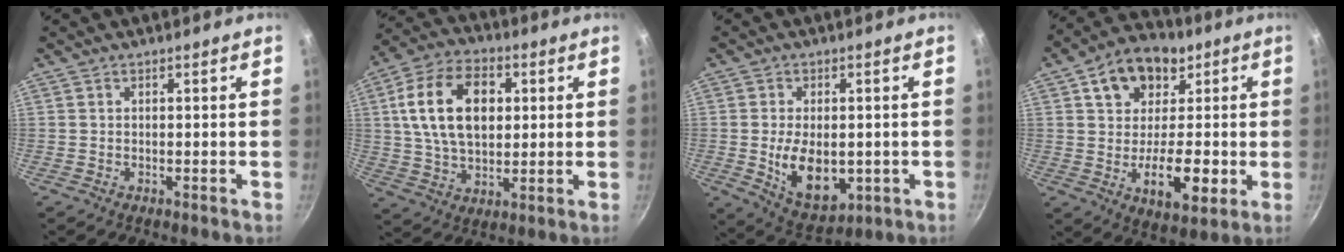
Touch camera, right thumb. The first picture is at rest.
{"total": 16.7, "force": [3.4, 10.8, 12.3], "torque": [-0.198, 0.005, 0.054]}
{"total": 11.5, "force": [-1.4, 7.0, 8.9], "torque": [-0.129, -0.009, -0.002]}
{"total": 17.8, "force": [2.9, 13.5, 11.3], "torque": [-0.138, 0.004, 0.044]}